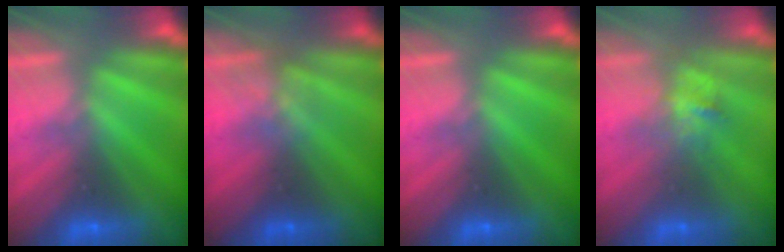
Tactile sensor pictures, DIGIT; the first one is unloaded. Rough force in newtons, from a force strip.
{"total": 2.7}
{"total": 0.0}
{"total": 2.8}